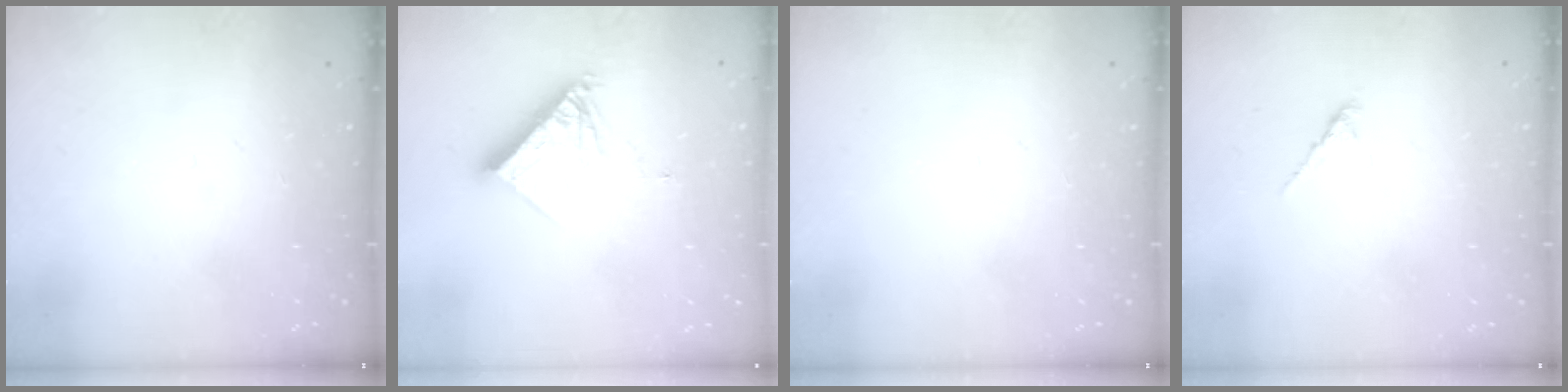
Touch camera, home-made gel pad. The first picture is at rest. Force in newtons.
{"total": 11.8, "press": 11.7, "slide": 1.0}
{"total": 0.0}
{"total": 2.0, "press": 2.0, "slide": 0.6}